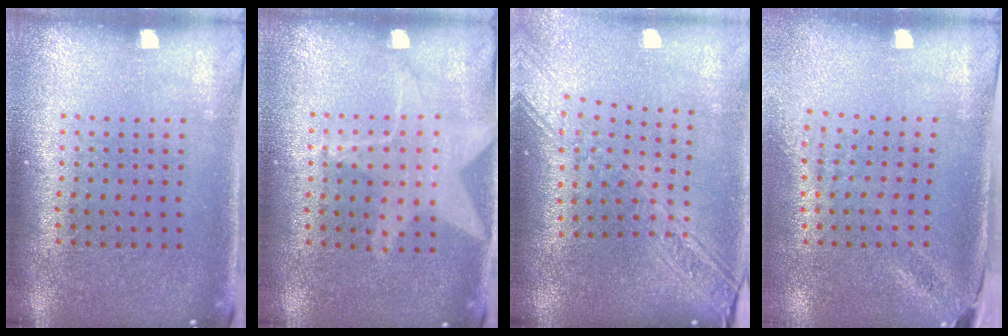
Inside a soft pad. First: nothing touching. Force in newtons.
{"total": 1.4, "press": 1.4, "slide": 0.4}
{"total": 2.7, "press": 2.2, "slide": 1.5}
{"total": 2.0, "press": 1.6, "slide": 1.2}